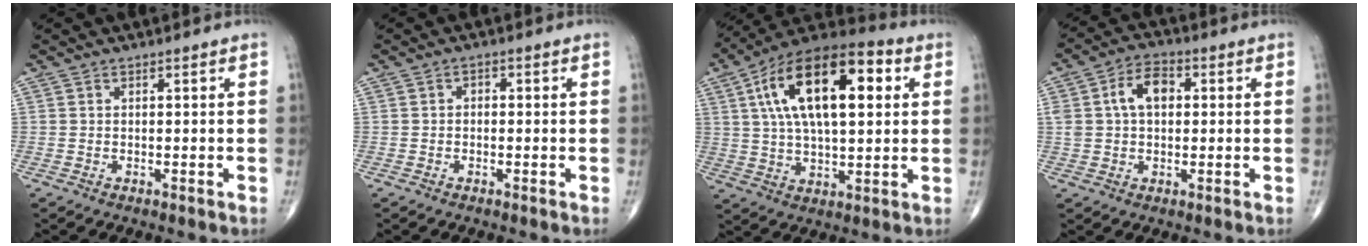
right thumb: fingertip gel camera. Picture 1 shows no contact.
{"total": 1.1, "force": [-0.1, 0.9, 0.7], "torque": [0.001, 0.005, -0.008]}
{"total": 22.2, "force": [5.9, 10.1, 18.8], "torque": [-0.307, 0.017, 0.087]}
{"total": 8.1, "force": [1.5, 5.3, 6.0], "torque": [-0.101, 0.020, 0.024]}